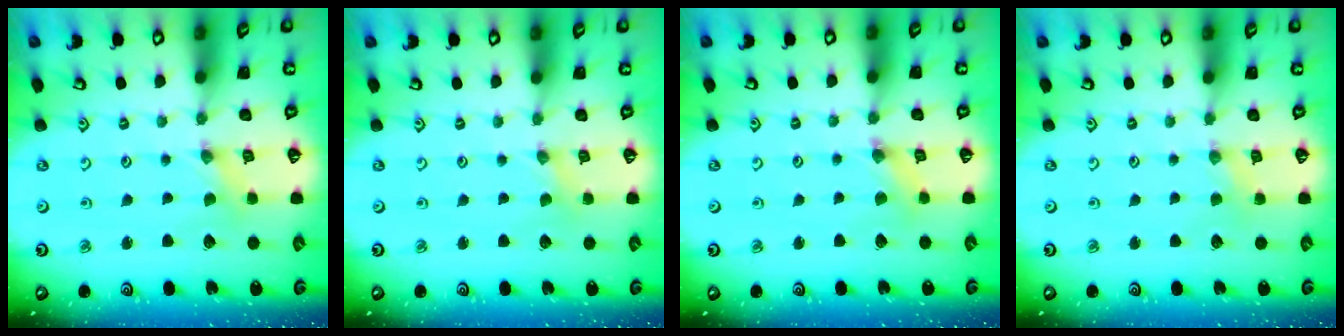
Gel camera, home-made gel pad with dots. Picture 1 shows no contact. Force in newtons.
{"total": 0.0}
{"total": 2.0, "press": 2.0, "slide": 0.2}
{"total": 1.4, "press": 1.4, "slide": 0.3}